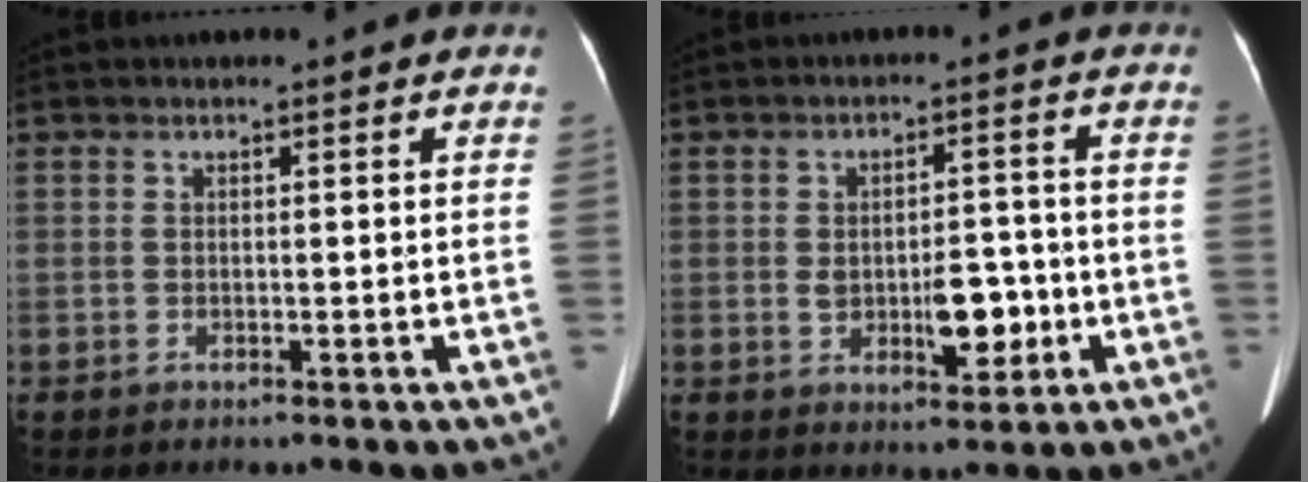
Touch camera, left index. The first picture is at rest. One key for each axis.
{"total": 6.7, "fx": -1.3, "fy": 3.0, "fz": 5.8, "tx": -0.087, "ty": 0.002, "tz": -0.012}